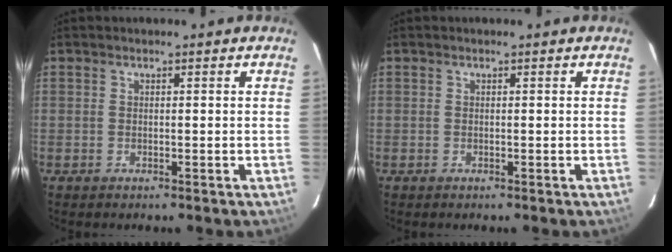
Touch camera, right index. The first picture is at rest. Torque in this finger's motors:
{"motor_torque": [-0.01, 0.00, 0.02, 0.00]}